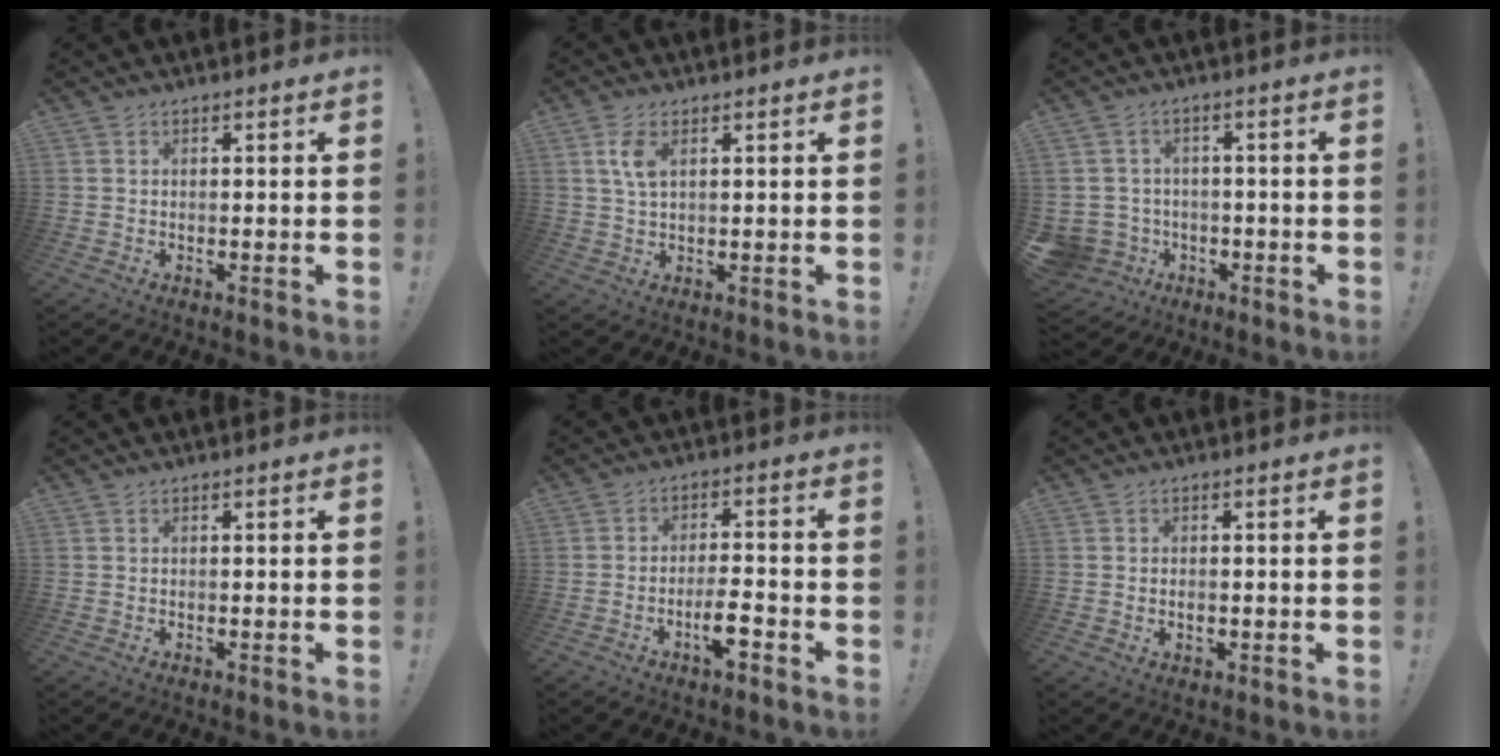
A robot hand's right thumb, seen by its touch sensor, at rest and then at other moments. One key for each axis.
{"total": 5.5, "fx": 2.1, "fy": 2.6, "fz": 4.3, "tx": -0.084, "ty": -0.004, "tz": 0.034}
{"total": 6.1, "fx": -1.1, "fy": 5.8, "fz": 1.4, "tx": -0.056, "ty": 0.007, "tz": -0.013}
{"total": 0.0}
{"total": 7.2, "fx": -3.6, "fy": 1.7, "fz": 6.0, "tx": -0.108, "ty": 0.014, "tz": -0.063}
{"total": 1.5, "fx": -0.3, "fy": 1.0, "fz": 1.0, "tx": -0.013, "ty": 0.002, "tz": -0.006}